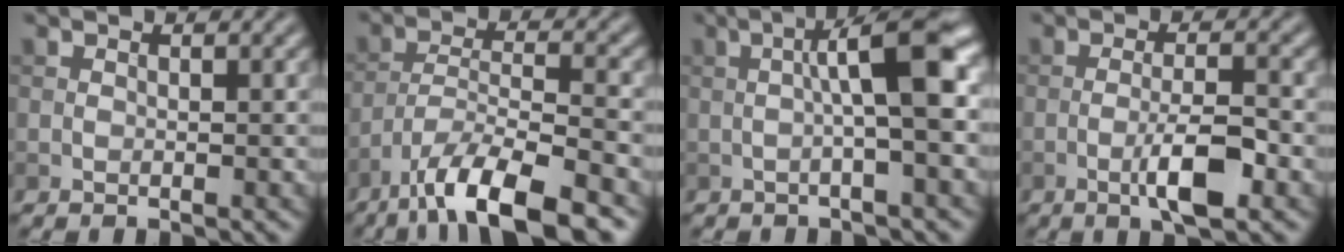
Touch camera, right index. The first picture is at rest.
{"total": 9.6, "force": [-6.7, 2.4, 6.4], "torque": [-0.104, 0.005, -0.121]}
{"total": 6.5, "force": [0.5, 1.0, 6.4], "torque": [-0.096, 0.018, 0.002]}
{"total": 4.7, "force": [-1.8, 0.9, 4.2], "torque": [-0.076, 0.003, -0.035]}